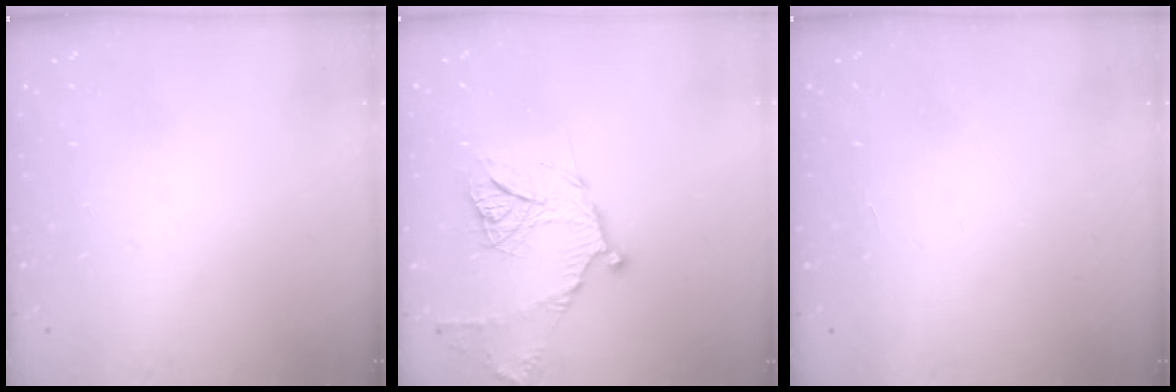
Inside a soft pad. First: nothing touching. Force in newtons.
{"total": 15.0, "press": 14.9, "slide": 1.2}
{"total": 1.7, "press": 1.7, "slide": 0.1}